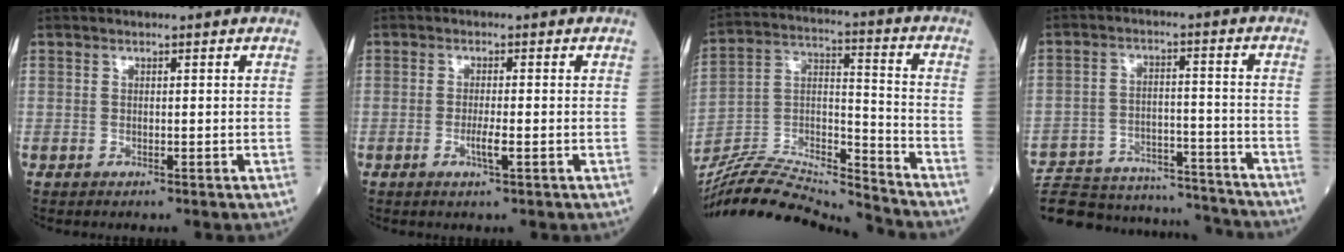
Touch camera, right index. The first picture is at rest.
{"total": 2.4, "force": [-0.9, -0.1, 2.2], "torque": [-0.040, -0.003, -0.017]}
{"total": 20.2, "force": [-19.5, 0.2, 5.5], "torque": [-0.109, 0.017, -0.337]}
{"total": 23.7, "force": [-22.2, 4.9, 6.7], "torque": [-0.137, -0.003, -0.315]}